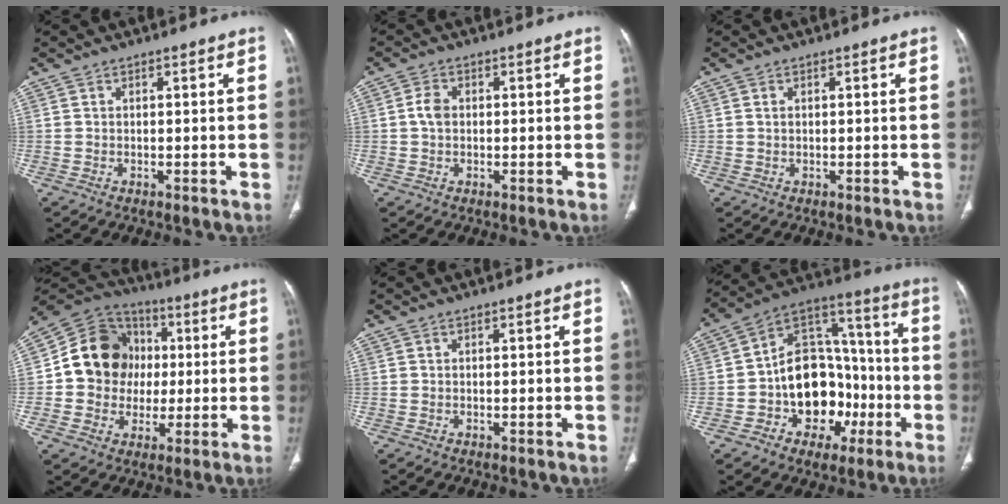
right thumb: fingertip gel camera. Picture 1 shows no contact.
{"total": 2.8, "force": [0.1, 2.0, 2.0], "torque": [-0.039, 0.004, -0.002]}
{"total": 0.7, "force": [0.2, 0.5, 0.5], "torque": [-0.012, 0.003, 0.005]}
{"total": 15.2, "force": [0.8, 13.6, 6.8], "torque": [-0.082, 0.023, 0.010]}
{"total": 0.0}
{"total": 18.8, "force": [-4.9, 13.6, 12.0], "torque": [-0.129, 0.052, -0.074]}